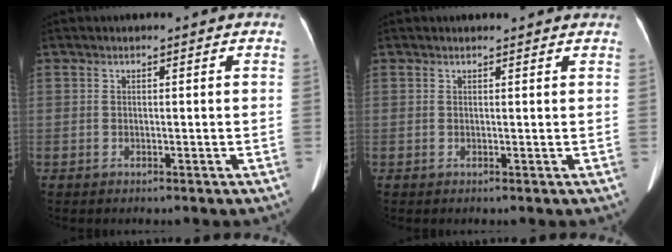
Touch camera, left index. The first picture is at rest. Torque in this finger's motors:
{"motor_torque": [0.11, 0.12, -0.03, -0.01]}